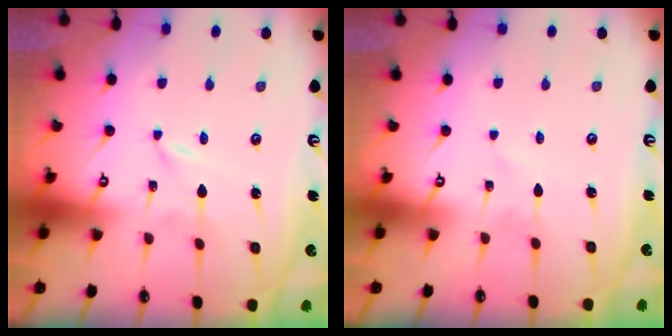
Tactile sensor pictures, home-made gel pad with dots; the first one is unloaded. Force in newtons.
{"total": 1.5, "press": 1.5, "slide": 0.2}